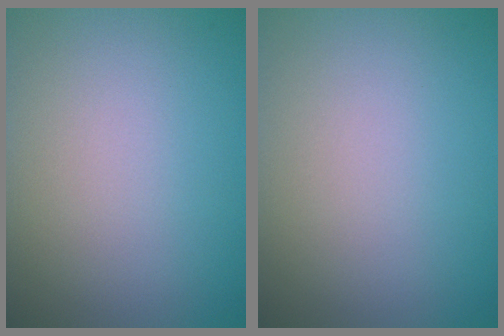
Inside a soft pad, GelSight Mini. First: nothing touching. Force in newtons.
{"total": 0.0}